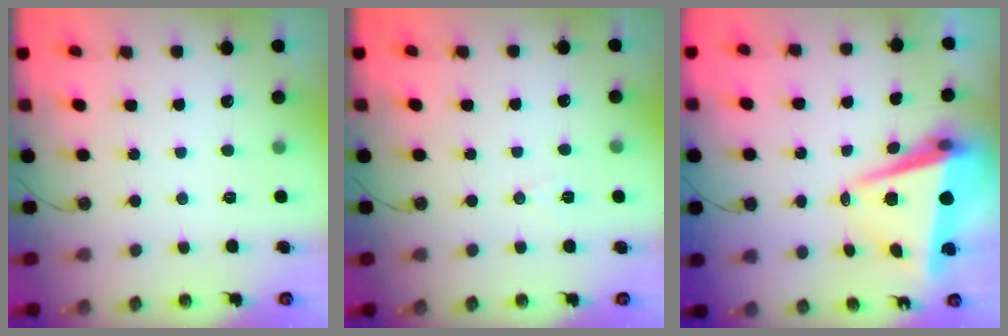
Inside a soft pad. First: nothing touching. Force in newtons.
{"total": 4.5, "press": 2.6, "slide": 3.7}
{"total": 8.2, "press": 8.1, "slide": 1.4}